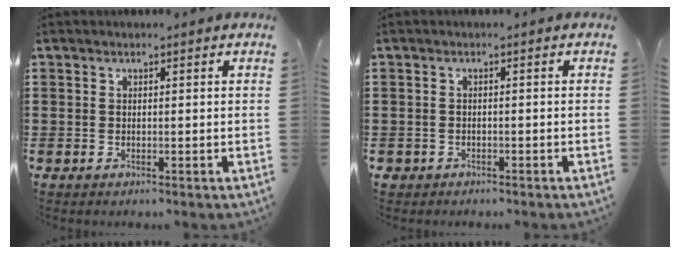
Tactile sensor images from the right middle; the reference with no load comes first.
{"total": 0.9, "force": [-0.8, 0.5, 0.0], "torque": [-0.003, 0.002, -0.019]}